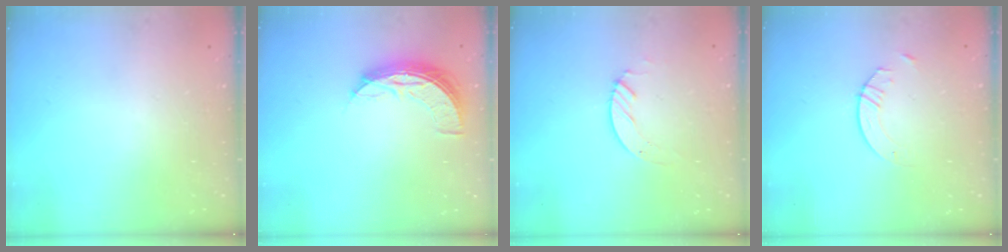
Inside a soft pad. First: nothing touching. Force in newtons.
{"total": 7.7, "press": 7.6, "slide": 0.7}
{"total": 2.4, "press": 2.4, "slide": 0.2}
{"total": 2.9, "press": 2.9, "slide": 0.3}